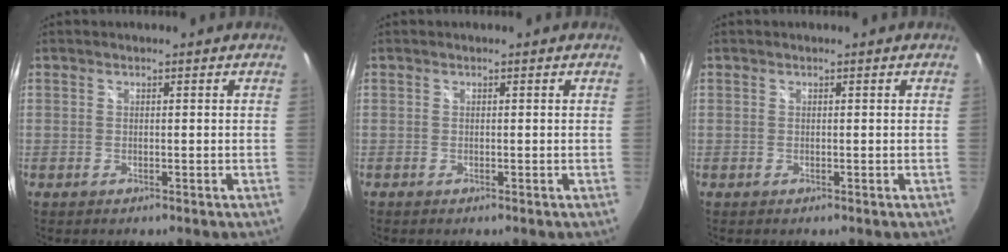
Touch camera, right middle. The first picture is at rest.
{"total": 0.0}
{"total": 0.0}